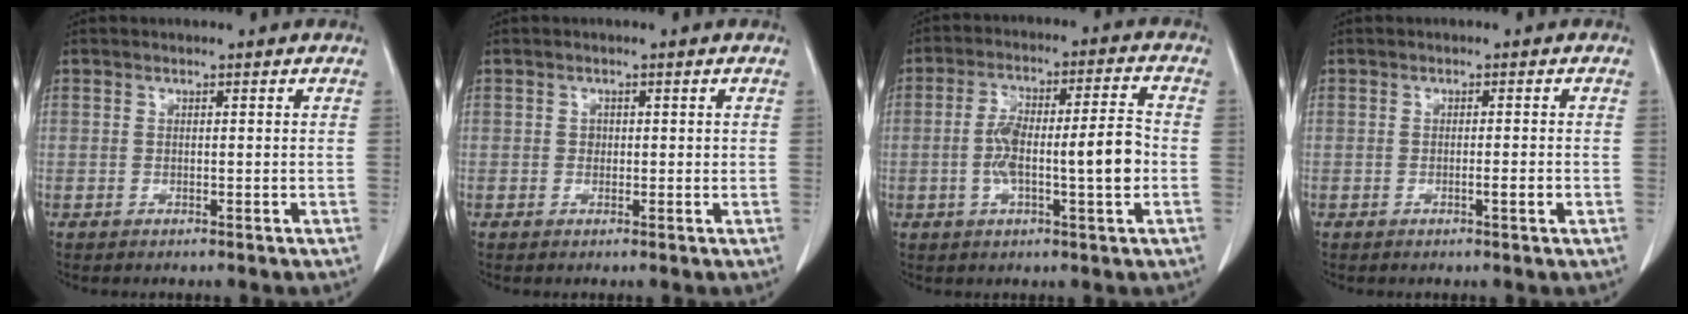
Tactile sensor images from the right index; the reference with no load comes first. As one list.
[{"total": 1.0, "force": [0.1, 0.9, 0.5], "torque": [-0.005, 0.002, 0.001]}, {"total": 10.8, "force": [-1.7, 1.7, 10.5], "torque": [-0.183, 0.022, -0.028]}, {"total": 1.7, "force": [-0.6, -0.1, 1.6], "torque": [-0.024, -0.003, -0.010]}]